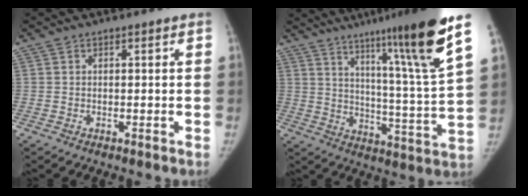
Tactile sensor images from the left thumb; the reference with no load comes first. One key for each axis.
{"total": 20.6, "fx": 12.7, "fy": 0.4, "fz": 16.2, "tx": -0.221, "ty": -0.060, "tz": 0.189}